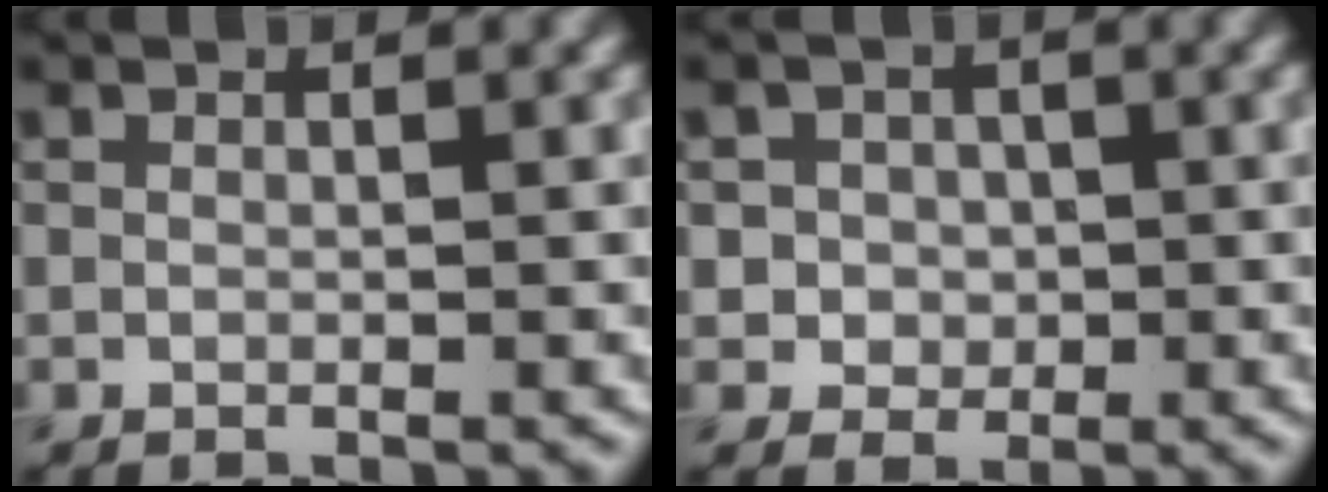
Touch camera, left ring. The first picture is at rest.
{"total": 2.8, "force": [0.0, 2.7, 0.8], "torque": [-0.004, 0.000, 0.001]}